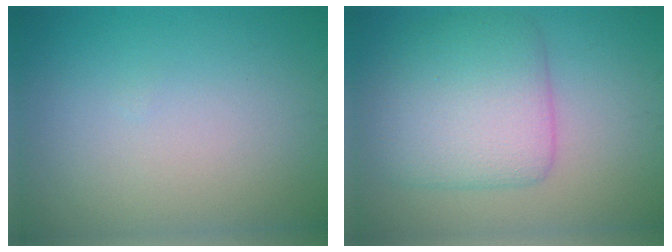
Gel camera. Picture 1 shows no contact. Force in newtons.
{"total": 6.3, "press": 6.3, "slide": 0.1}